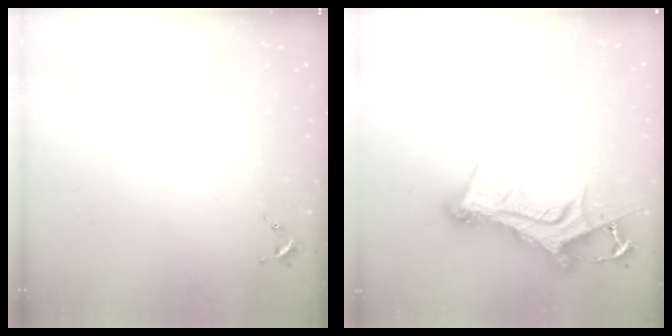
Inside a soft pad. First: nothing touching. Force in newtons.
{"total": 14.0, "press": 14.0, "slide": 1.2}